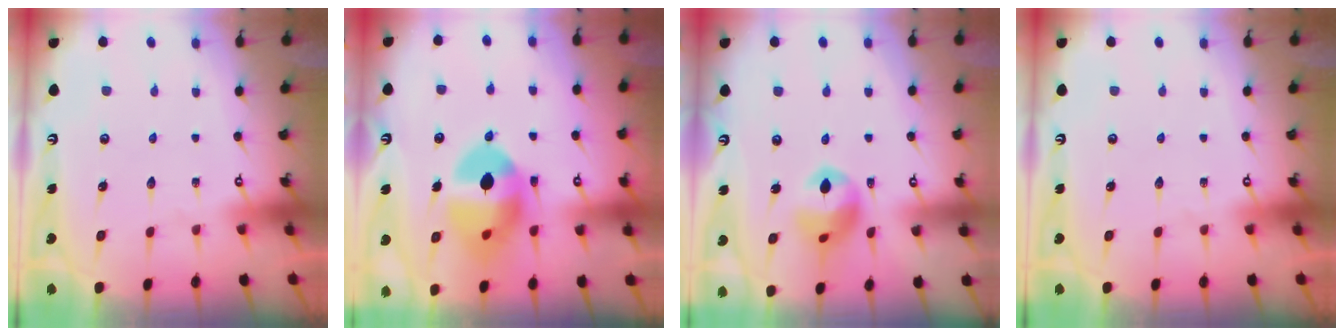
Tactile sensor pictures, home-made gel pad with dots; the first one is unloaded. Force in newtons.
{"total": 13.9, "press": 13.8, "slide": 1.7}
{"total": 11.2, "press": 11.2, "slide": 0.8}
{"total": 0.0}